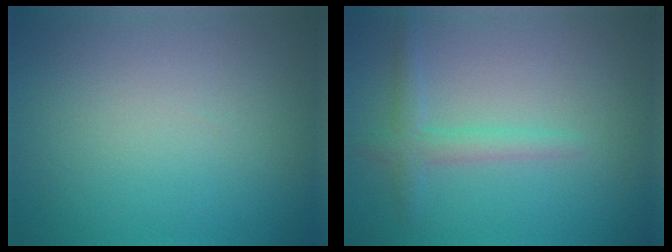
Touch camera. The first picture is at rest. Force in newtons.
{"total": 2.1, "press": 2.1, "slide": 0.2}